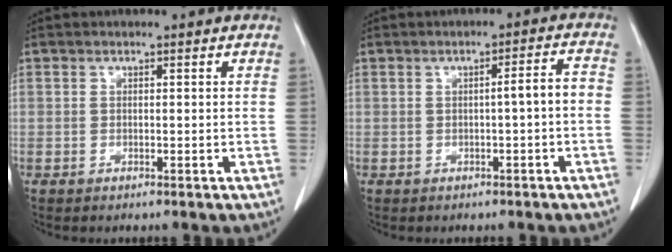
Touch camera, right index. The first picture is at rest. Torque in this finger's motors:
{"motor_torque": [0.60, -0.23, 0.26, 0.05]}